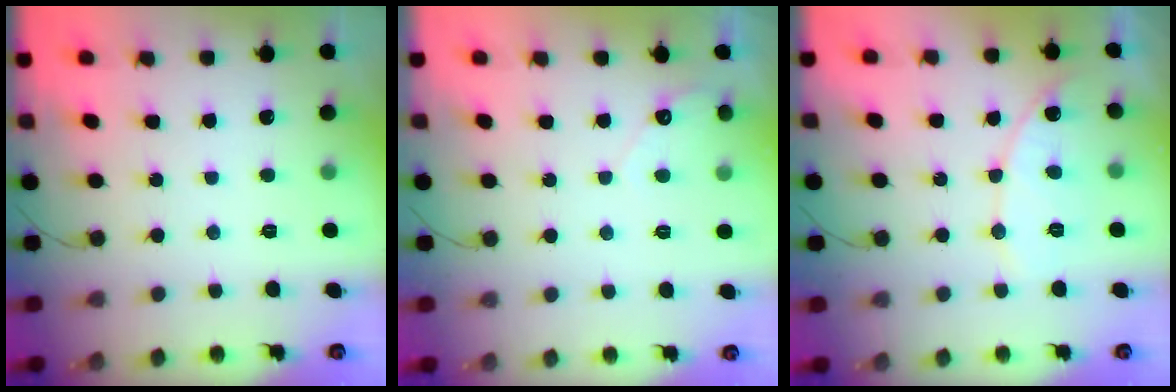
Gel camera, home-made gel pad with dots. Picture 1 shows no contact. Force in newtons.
{"total": 3.6, "press": 3.5, "slide": 0.3}
{"total": 9.4, "press": 9.4, "slide": 0.6}